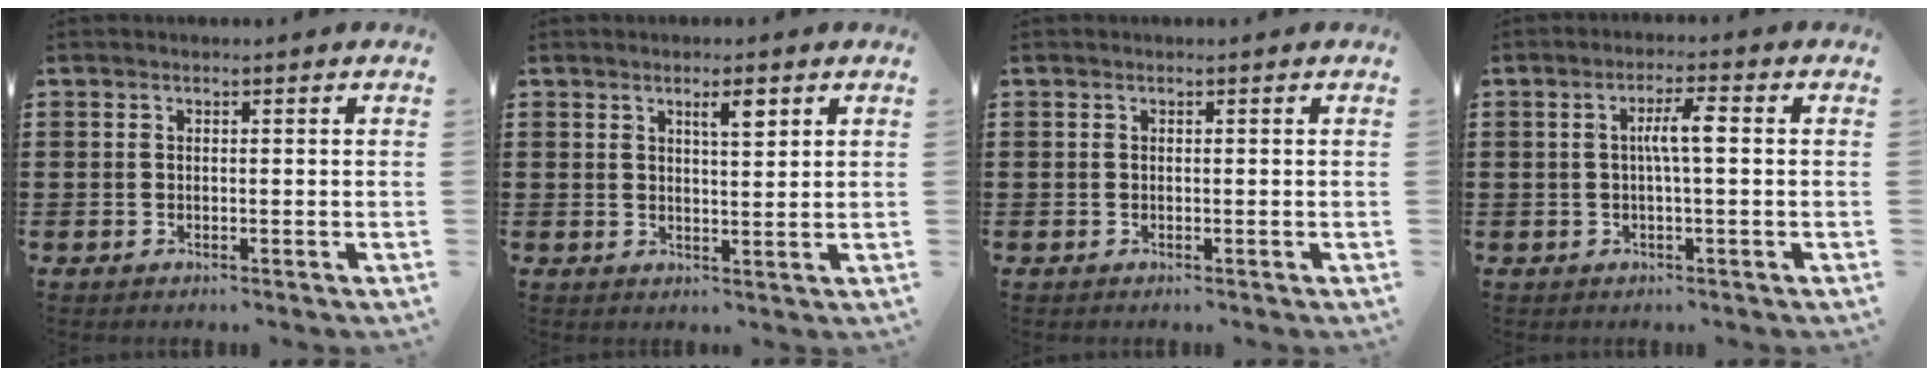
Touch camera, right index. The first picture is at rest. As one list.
[{"total": 3.3, "force": [1.9, 0.7, 2.6], "torque": [-0.039, 0.000, 0.026]}, {"total": 0.0}, {"total": 4.1, "force": [0.2, 0.5, 4.1], "torque": [-0.077, 0.003, -0.001]}]